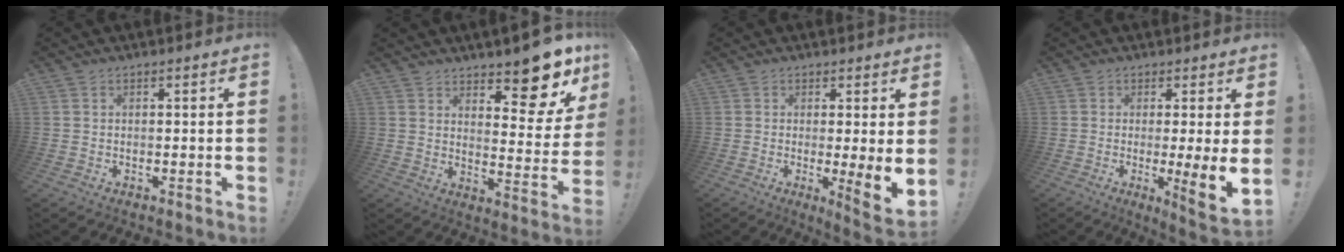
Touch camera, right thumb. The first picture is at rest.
{"total": 12.8, "force": [9.7, 3.4, 7.6], "torque": [-0.081, -0.085, 0.156]}
{"total": 6.4, "force": [0.0, -0.4, 6.4], "torque": [-0.081, -0.023, 0.000]}
{"total": 7.4, "force": [-0.1, -0.6, 7.4], "torque": [-0.097, -0.022, -0.002]}